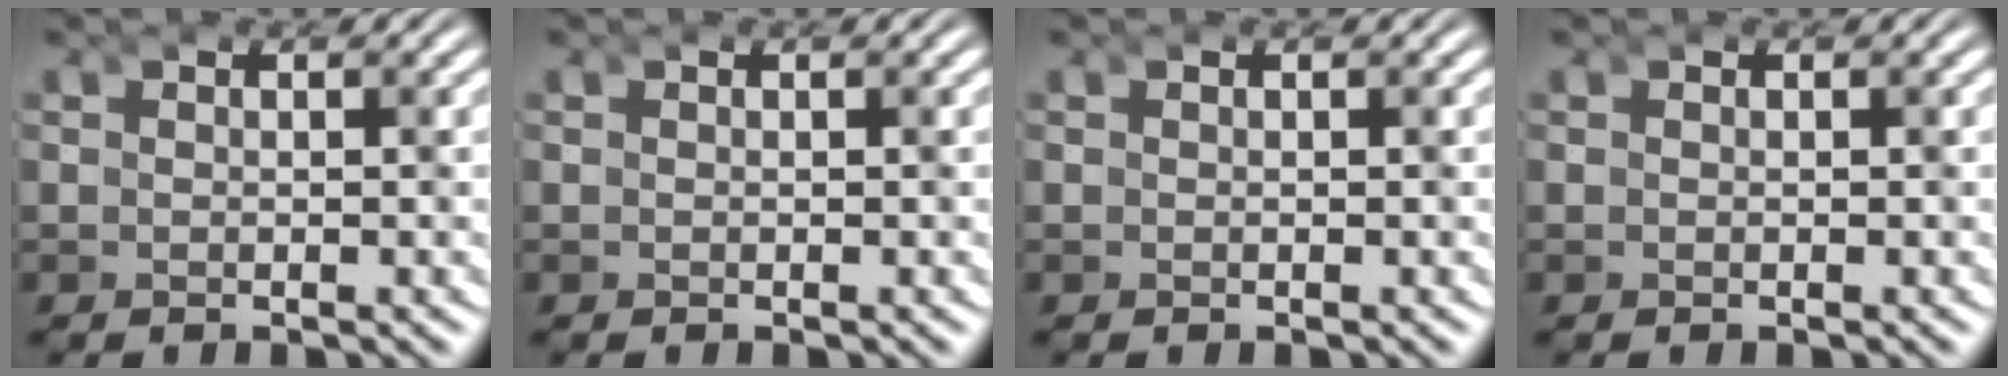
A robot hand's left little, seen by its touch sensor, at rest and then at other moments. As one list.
[{"total": 0.0}, {"total": 0.0}, {"total": 0.0}]